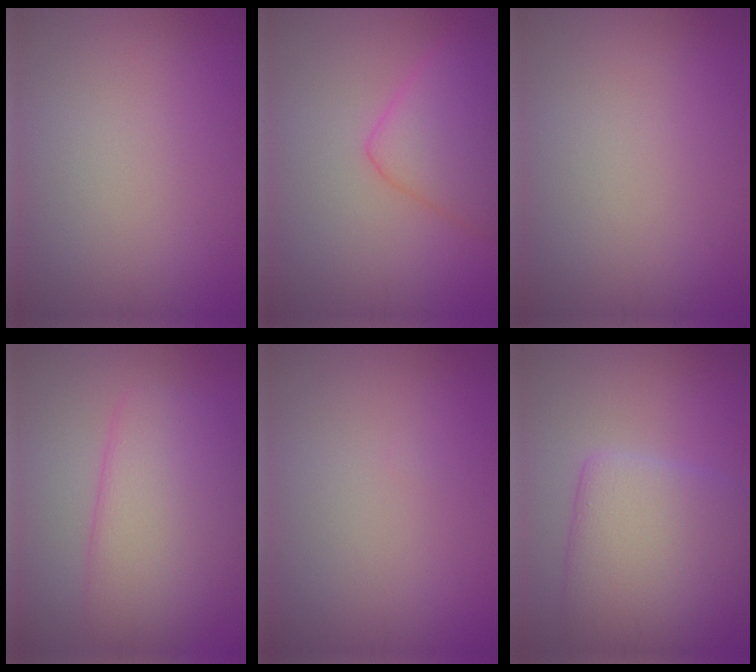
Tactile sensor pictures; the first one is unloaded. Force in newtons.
{"total": 4.9, "press": 4.9, "slide": 0.2}
{"total": 0.0}
{"total": 6.5, "press": 6.5, "slide": 0.2}
{"total": 0.0}
{"total": 7.7, "press": 7.7, "slide": 0.4}